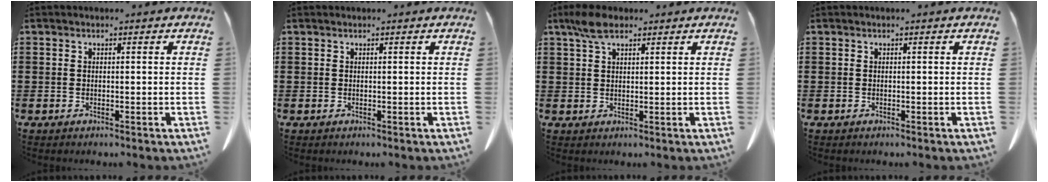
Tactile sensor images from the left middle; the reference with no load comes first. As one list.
[{"total": 0.0}, {"total": 4.1, "force": [2.7, 1.6, 2.7], "torque": [-0.061, 0.004, 0.050]}, {"total": 0.0}]